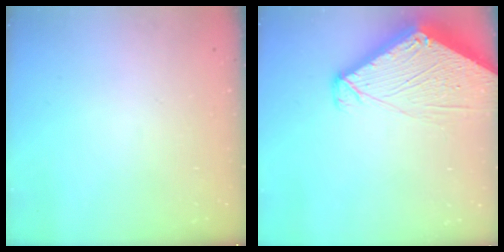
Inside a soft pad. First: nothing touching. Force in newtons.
{"total": 6.9, "press": 6.9, "slide": 0.6}